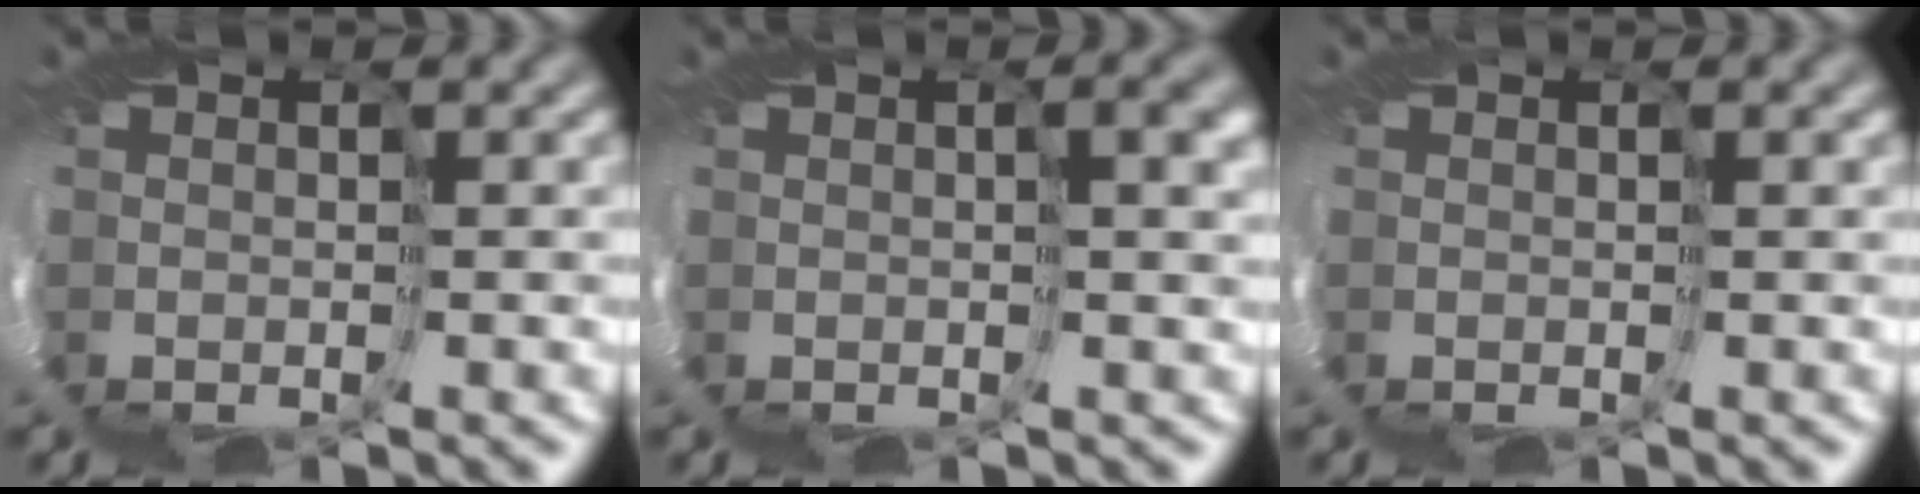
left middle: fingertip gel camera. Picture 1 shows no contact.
{"total": 5.0, "force": [2.0, 1.1, 4.5], "torque": [-0.067, 0.012, 0.033]}
{"total": 0.7, "force": [0.5, -0.5, 0.1], "torque": [-0.004, 0.000, 0.009]}